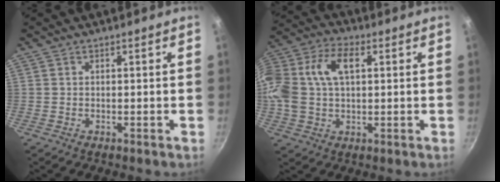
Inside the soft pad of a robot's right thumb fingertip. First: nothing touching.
{"total": 17.1, "force": [3.5, 10.2, 13.3], "torque": [-0.308, 0.027, 0.059]}